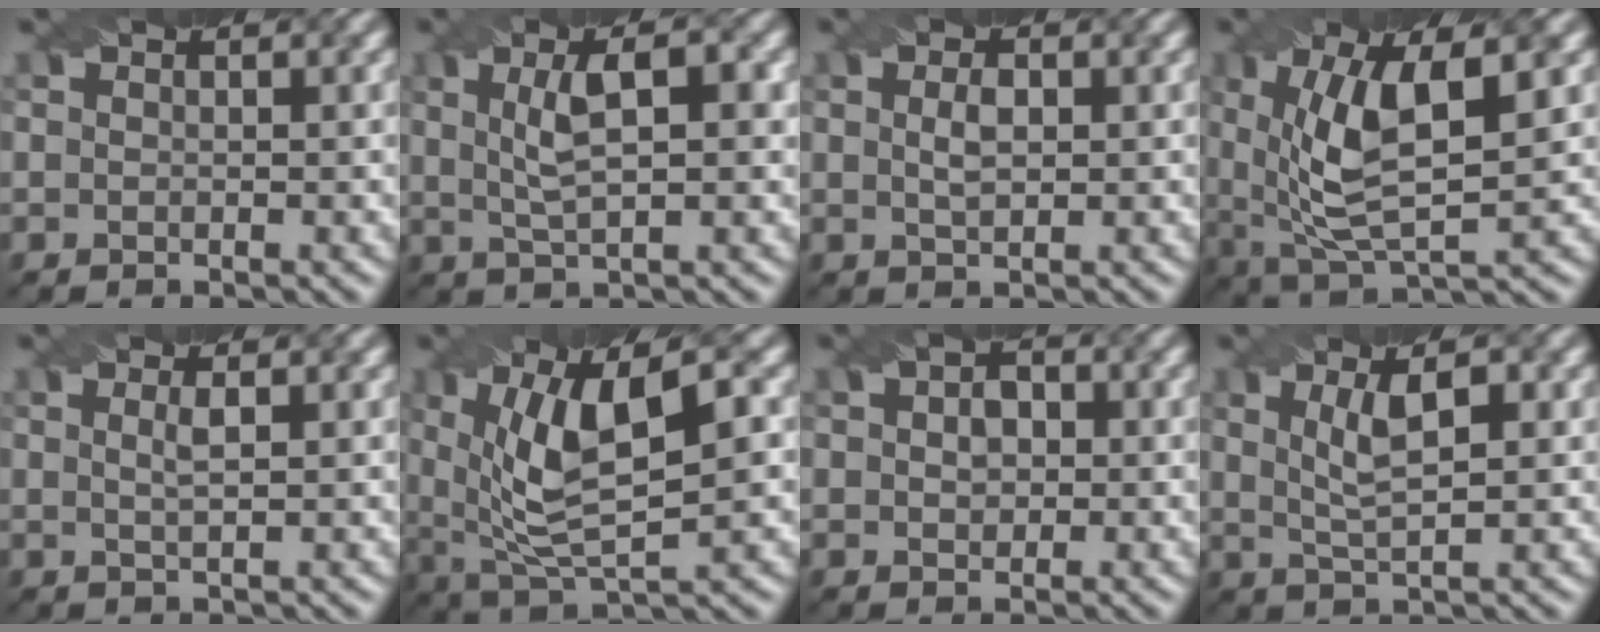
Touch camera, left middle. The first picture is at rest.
{"total": 5.0, "force": [1.2, 1.6, 4.6], "torque": [-0.081, 0.006, 0.023]}
{"total": 1.8, "force": [0.3, 0.9, 1.6], "torque": [-0.034, 0.001, 0.008]}
{"total": 9.0, "force": [1.8, 3.3, 8.1], "torque": [-0.165, -0.002, 0.033]}
{"total": 1.5, "force": [0.4, 0.4, 1.4], "torque": [-0.026, 0.003, 0.004]}
{"total": 9.2, "force": [2.0, 3.3, 8.3], "torque": [-0.163, 0.001, 0.037]}
{"total": 2.7, "force": [0.3, 2.1, 1.8], "torque": [-0.025, 0.005, 0.003]}
{"total": 3.9, "force": [1.1, 1.1, 3.6], "torque": [-0.071, 0.000, 0.024]}